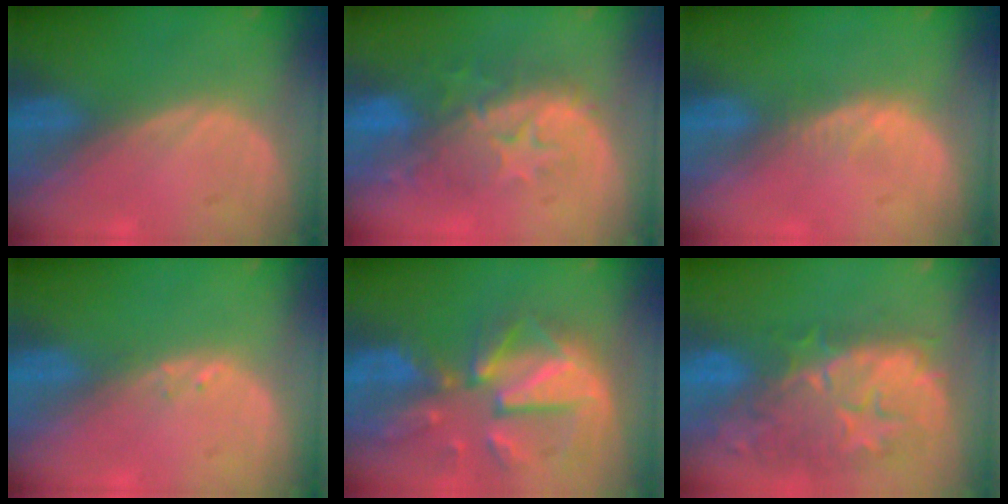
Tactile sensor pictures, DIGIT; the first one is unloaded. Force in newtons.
{"total": 9.9, "press": 8.6, "slide": 4.8}
{"total": 1.5, "press": 1.5, "slide": 0.2}
{"total": 0.6, "press": 0.6, "slide": 0.1}
{"total": 12.1, "press": 10.5, "slide": 6.0}
{"total": 12.9, "press": 11.5, "slide": 5.8}